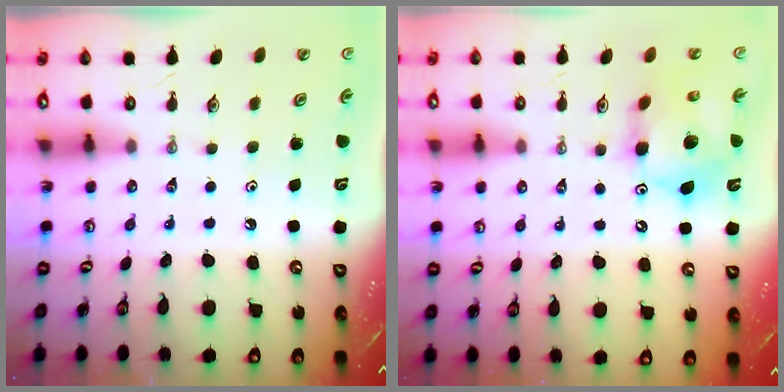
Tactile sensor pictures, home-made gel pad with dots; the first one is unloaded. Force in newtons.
{"total": 12.2, "press": 12.1, "slide": 1.1}